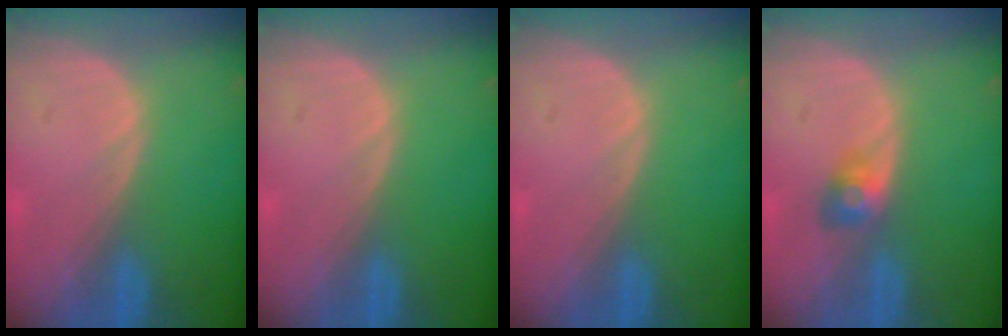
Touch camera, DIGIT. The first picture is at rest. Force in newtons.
{"total": 0.0}
{"total": 0.0}
{"total": 3.0, "press": 2.6, "slide": 1.4}